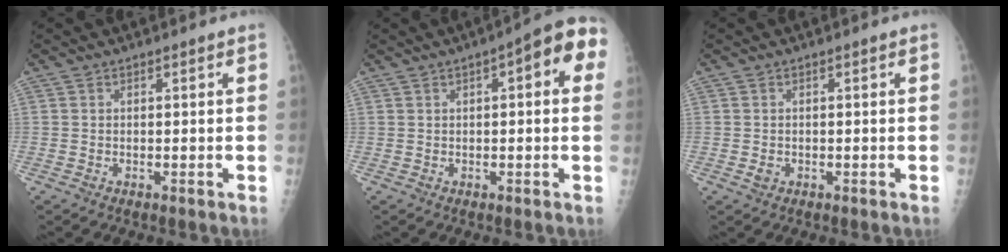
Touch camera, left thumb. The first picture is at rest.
{"total": 10.1, "force": [3.2, 3.5, 9.0], "torque": [-0.089, 0.020, 0.029]}
{"total": 1.1, "force": [-0.4, 0.9, 0.5], "torque": [-0.003, 0.001, -0.005]}